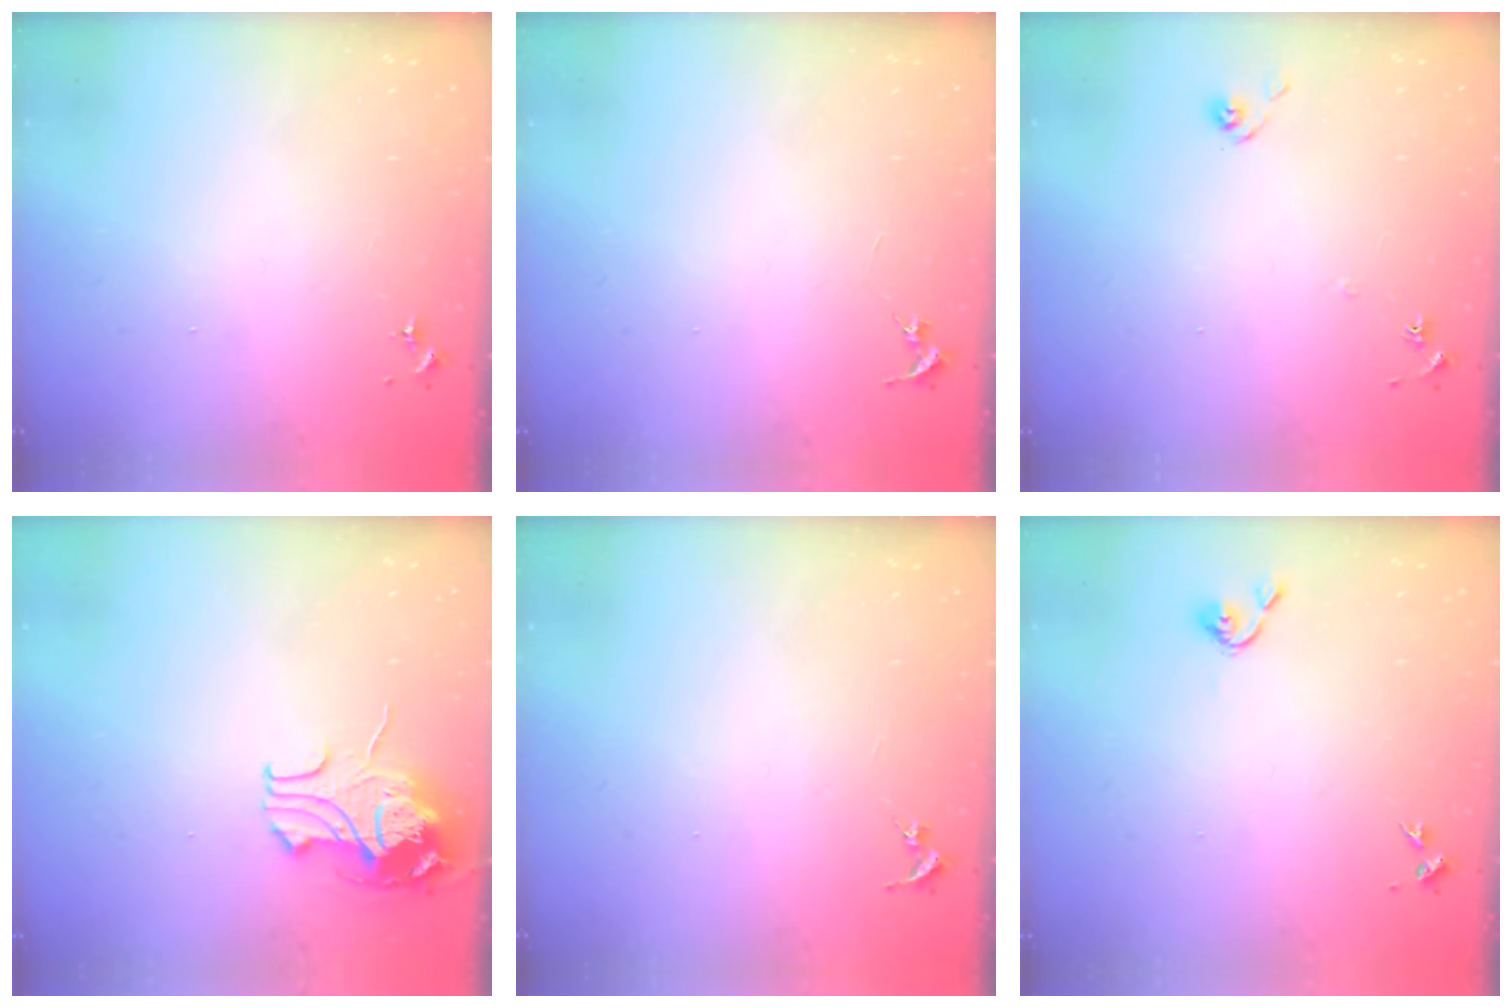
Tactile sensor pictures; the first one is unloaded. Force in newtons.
{"total": 0.0}
{"total": 5.4, "press": 5.4, "slide": 0.5}
{"total": 10.2, "press": 10.1, "slide": 1.3}
{"total": 0.0}
{"total": 5.1, "press": 5.1, "slide": 0.7}